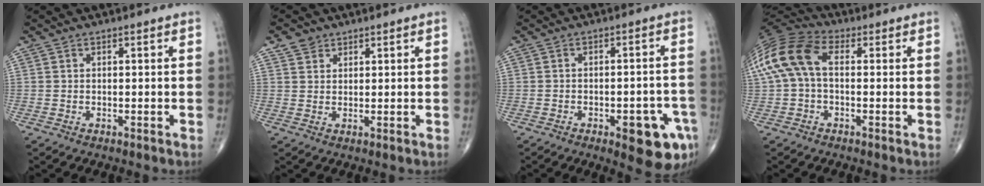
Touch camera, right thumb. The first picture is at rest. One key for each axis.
{"total": 2.6, "fx": 1.8, "fy": 1.8, "fz": 0.6, "tx": -0.001, "ty": -0.003, "tz": 0.031}
{"total": 10.1, "fx": -4.5, "fy": 3.6, "fz": 8.3, "tx": -0.084, "ty": 0.021, "tz": -0.048}
{"total": 12.7, "fx": 1.3, "fy": 7.6, "fz": 10.1, "tx": -0.216, "ty": 0.034, "tz": 0.012}